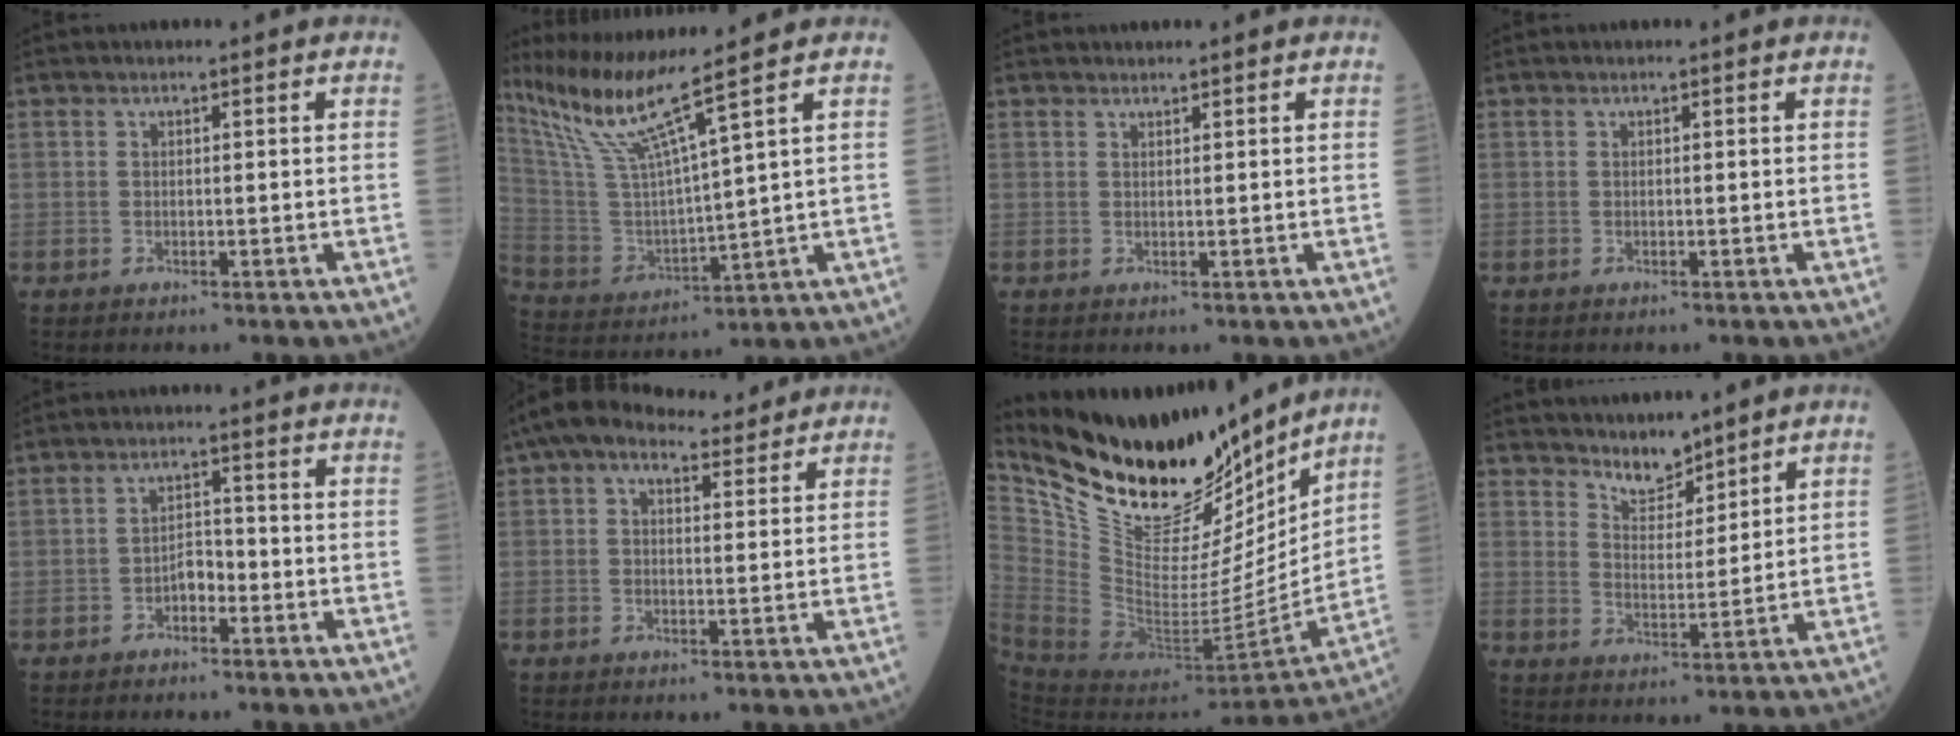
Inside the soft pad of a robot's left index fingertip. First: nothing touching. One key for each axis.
{"total": 12.1, "fx": 9.2, "fy": -2.2, "fz": 7.6, "tx": -0.154, "ty": -0.004, "tz": 0.188}
{"total": 0.9, "fx": 0.9, "fy": 0.0, "fz": 0.2, "tx": -0.004, "ty": 0.006, "tz": 0.017}
{"total": 0.0}
{"total": 2.6, "fx": -1.5, "fy": 1.3, "fz": 1.7, "tx": -0.022, "ty": 0.007, "tz": -0.031}
{"total": 8.1, "fx": 6.0, "fy": 3.6, "fz": 4.0, "tx": -0.074, "ty": 0.042, "tz": 0.097}
{"total": 26.8, "fx": 22.4, "fy": 8.7, "fz": 11.9, "tx": -0.226, "ty": -0.033, "tz": 0.372}
{"total": 5.1, "fx": 4.8, "fy": 1.4, "fz": 1.3, "tx": -0.030, "ty": 0.004, "tz": 0.092}